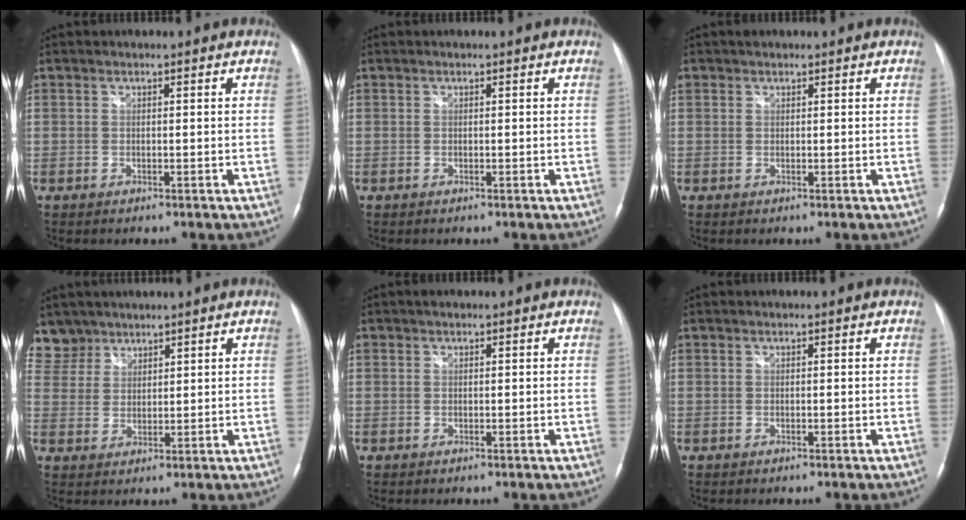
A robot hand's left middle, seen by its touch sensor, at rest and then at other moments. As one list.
[{"total": 0.0}, {"total": 1.0, "force": [0.8, 0.7, 0.2], "torque": [-0.010, 0.013, 0.013]}, {"total": 5.3, "force": [4.4, 2.9, -0.6], "torque": [0.022, 0.004, 0.089]}, {"total": 0.6, "force": [0.4, 0.4, 0.3], "torque": [-0.010, 0.011, 0.007]}, {"total": 0.0}]